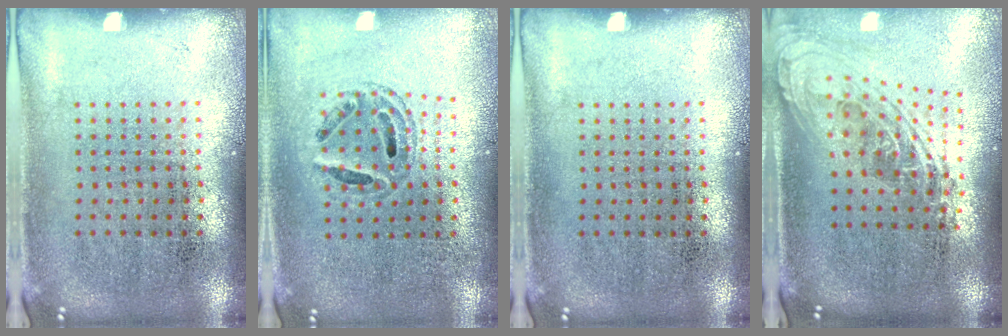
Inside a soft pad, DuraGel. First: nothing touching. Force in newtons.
{"total": 0.7, "press": 0.7, "slide": 0.1}
{"total": 0.0}
{"total": 2.2, "press": 1.6, "slide": 1.4}